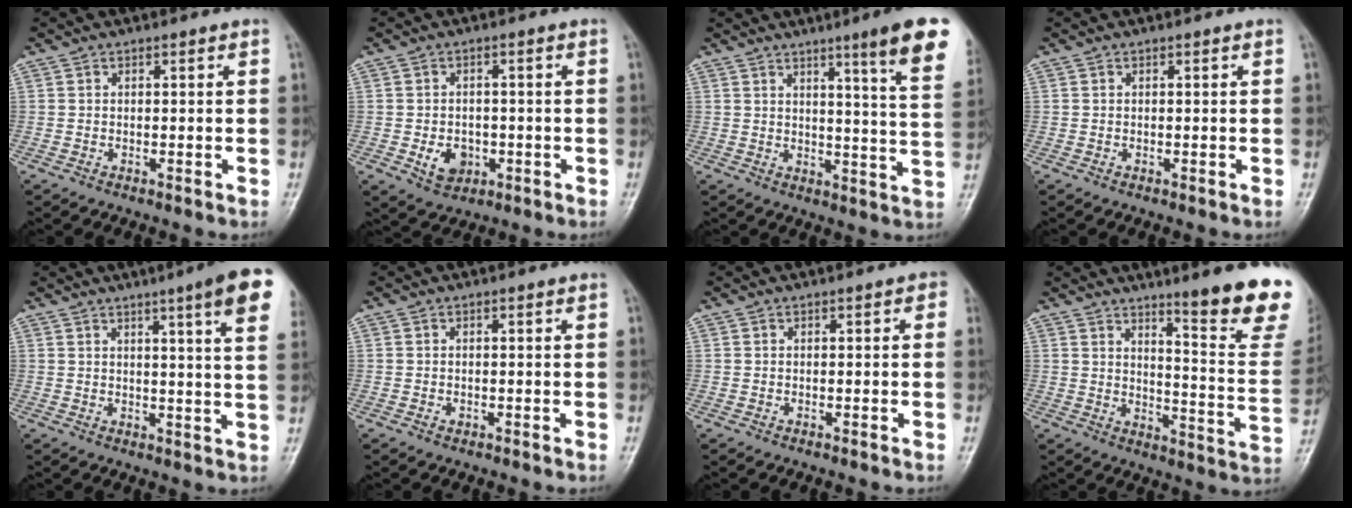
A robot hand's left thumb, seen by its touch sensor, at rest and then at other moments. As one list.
[{"total": 5.2, "force": [-1.4, 4.0, 2.9], "torque": [-0.031, 0.004, -0.017]}, {"total": 13.8, "force": [7.9, 0.6, 11.3], "torque": [-0.135, -0.045, 0.094]}, {"total": 0.0}, {"total": 10.2, "force": [5.1, 0.8, 8.8], "torque": [-0.105, -0.007, 0.052]}, {"total": 0.5, "force": [-0.2, 0.4, 0.3], "torque": [-0.004, 0.000, -0.004]}, {"total": 1.0, "force": [0.1, 0.6, 0.7], "torque": [0.005, 0.004, -0.006]}, {"total": 17.6, "force": [12.0, 2.0, 12.7], "torque": [-0.127, -0.092, 0.163]}]